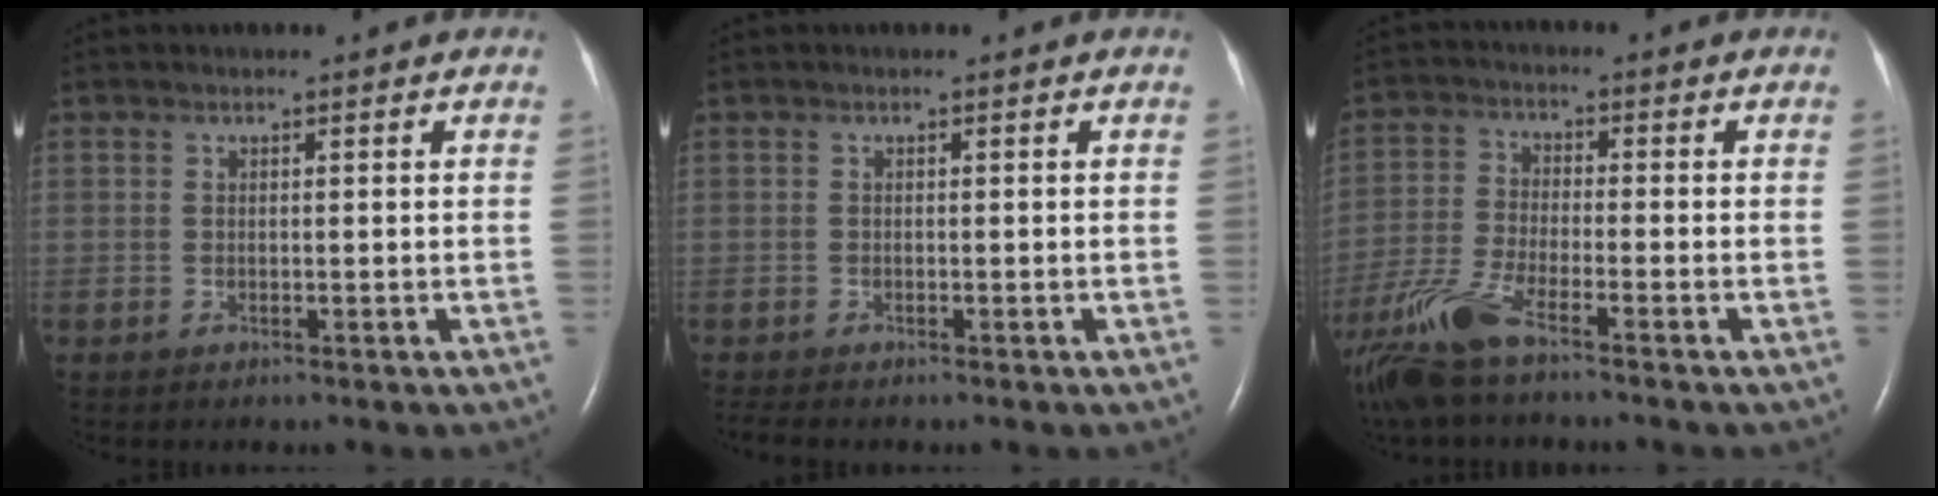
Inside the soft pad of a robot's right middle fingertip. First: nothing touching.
{"total": 1.3, "force": [-1.2, -0.1, 0.5], "torque": [-0.016, -0.006, -0.022]}
{"total": 9.8, "force": [-7.2, 1.4, 6.5], "torque": [-0.149, -0.026, -0.141]}